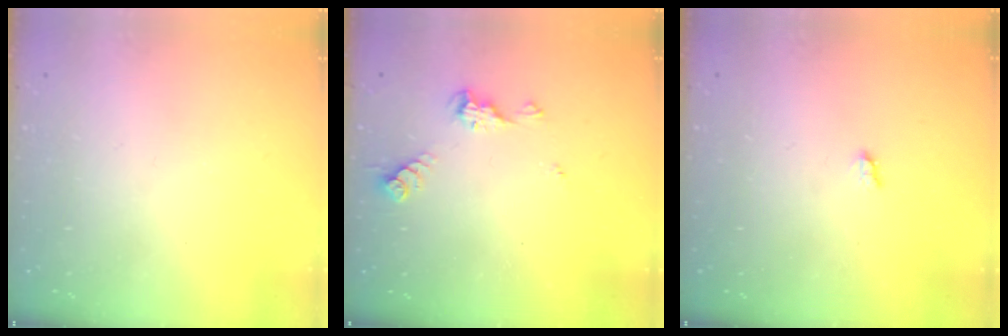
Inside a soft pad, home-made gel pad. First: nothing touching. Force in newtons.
{"total": 6.3, "press": 6.3, "slide": 0.5}
{"total": 1.7, "press": 1.6, "slide": 0.3}